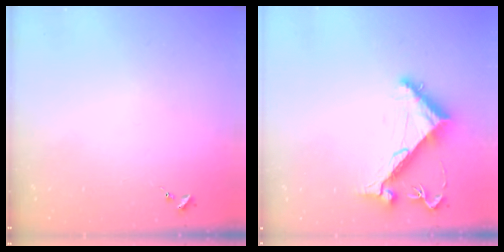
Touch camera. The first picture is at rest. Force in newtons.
{"total": 6.7, "press": 6.6, "slide": 0.7}